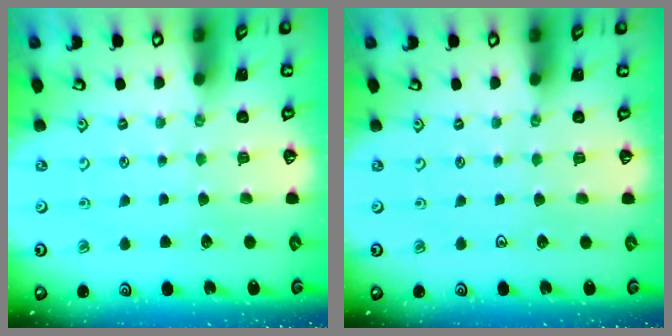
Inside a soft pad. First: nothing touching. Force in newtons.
{"total": 0.0}